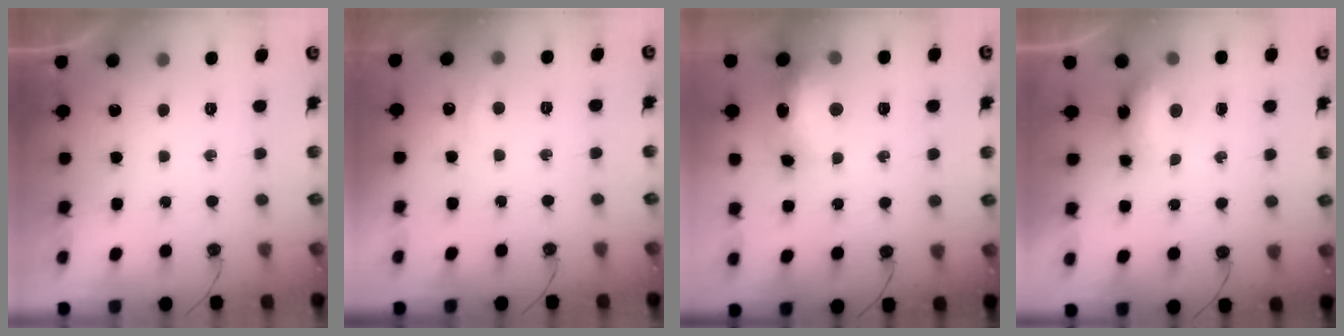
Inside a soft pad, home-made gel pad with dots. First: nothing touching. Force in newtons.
{"total": 3.7, "press": 3.7, "slide": 0.5}
{"total": 14.4, "press": 14.3, "slide": 1.3}
{"total": 7.6, "press": 7.3, "slide": 1.8}